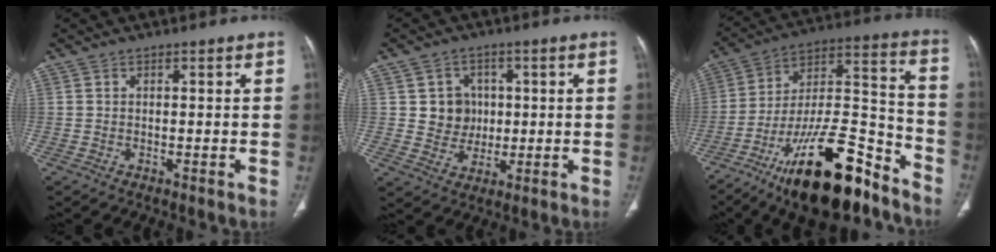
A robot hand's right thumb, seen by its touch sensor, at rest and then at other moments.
{"total": 6.3, "force": [1.0, 6.0, 1.8], "torque": [0.005, 0.003, 0.018]}
{"total": 25.5, "force": [-16.5, 8.4, 17.6], "torque": [-0.264, 0.087, -0.271]}